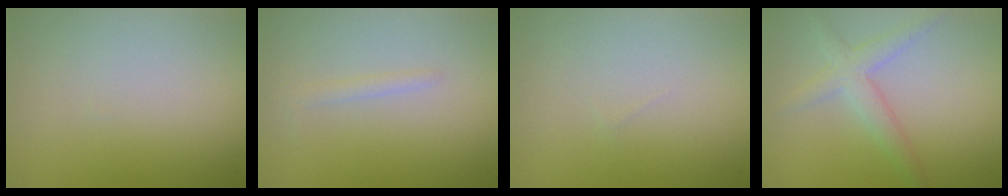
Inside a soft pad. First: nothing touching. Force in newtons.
{"total": 1.0, "press": 1.0, "slide": 0.0}
{"total": 0.0}
{"total": 2.7, "press": 2.7, "slide": 0.1}